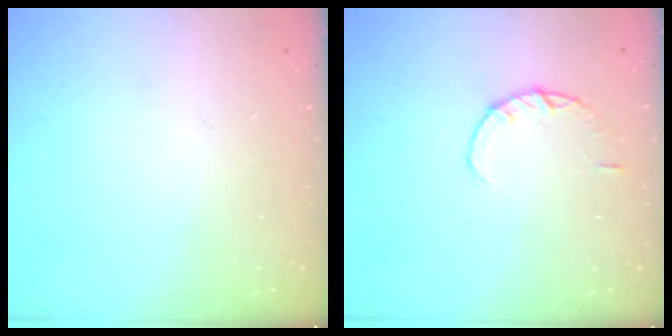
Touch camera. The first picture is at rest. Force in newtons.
{"total": 1.8, "press": 1.8, "slide": 0.3}